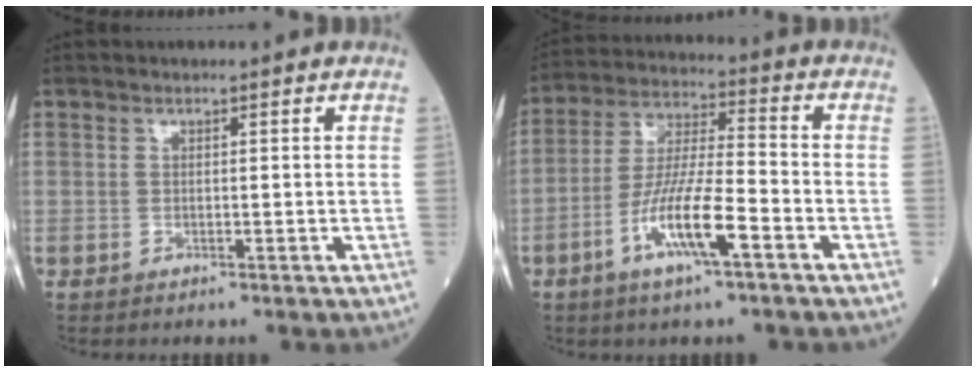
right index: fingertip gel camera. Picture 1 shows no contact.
{"total": 11.1, "force": [-4.9, 1.2, 9.9], "torque": [-0.192, -0.006, -0.094]}